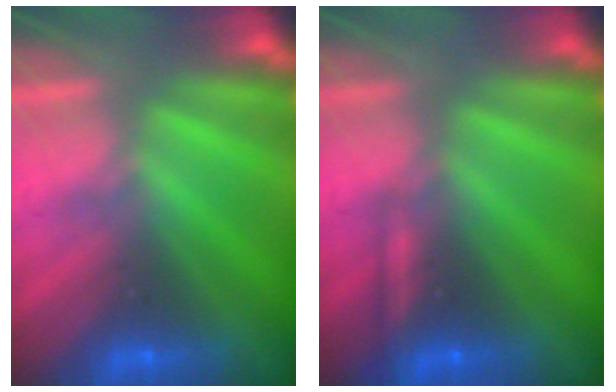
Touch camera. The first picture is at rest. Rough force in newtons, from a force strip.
{"total": 2.2}